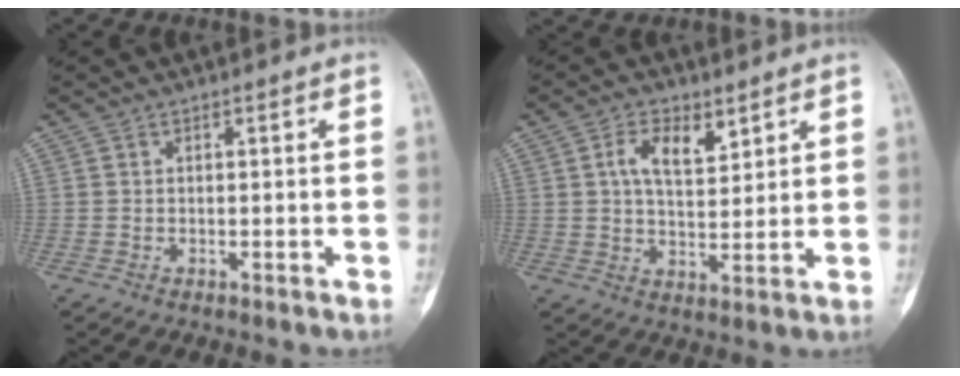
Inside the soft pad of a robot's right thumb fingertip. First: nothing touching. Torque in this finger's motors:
{"motor_torque": [0.02, 0.10, 0.78, 0.40, -0.03]}